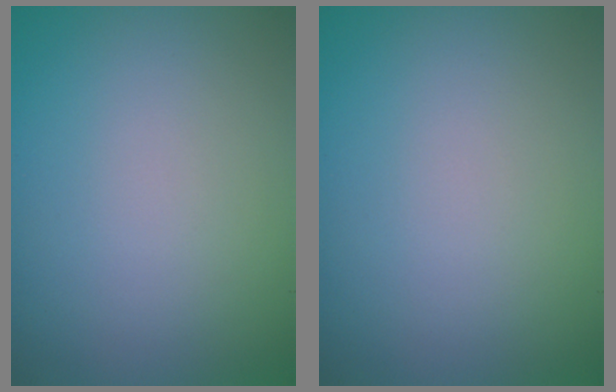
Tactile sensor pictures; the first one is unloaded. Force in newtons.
{"total": 0.0}